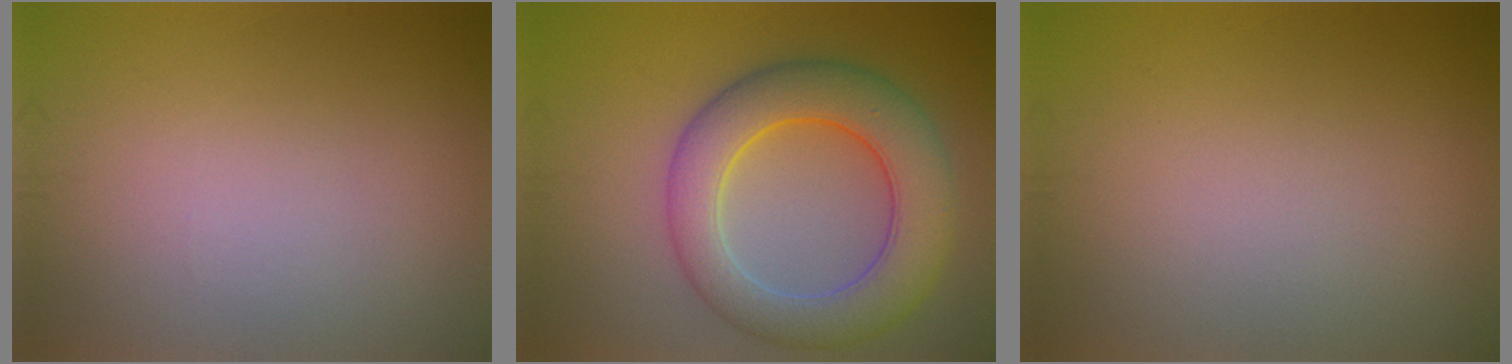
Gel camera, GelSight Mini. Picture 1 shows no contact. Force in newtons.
{"total": 8.2, "press": 8.2, "slide": 0.2}
{"total": 0.0}